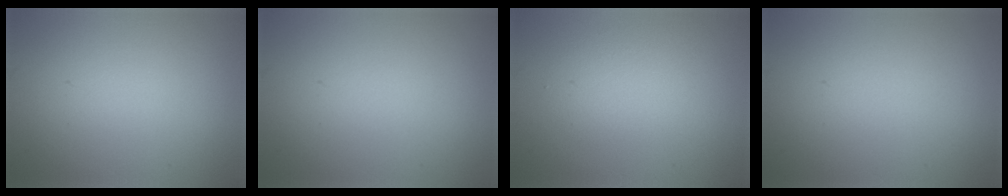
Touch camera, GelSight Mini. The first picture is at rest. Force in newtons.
{"total": 0.0}
{"total": 2.4, "press": 2.4, "slide": 0.4}
{"total": 0.0}